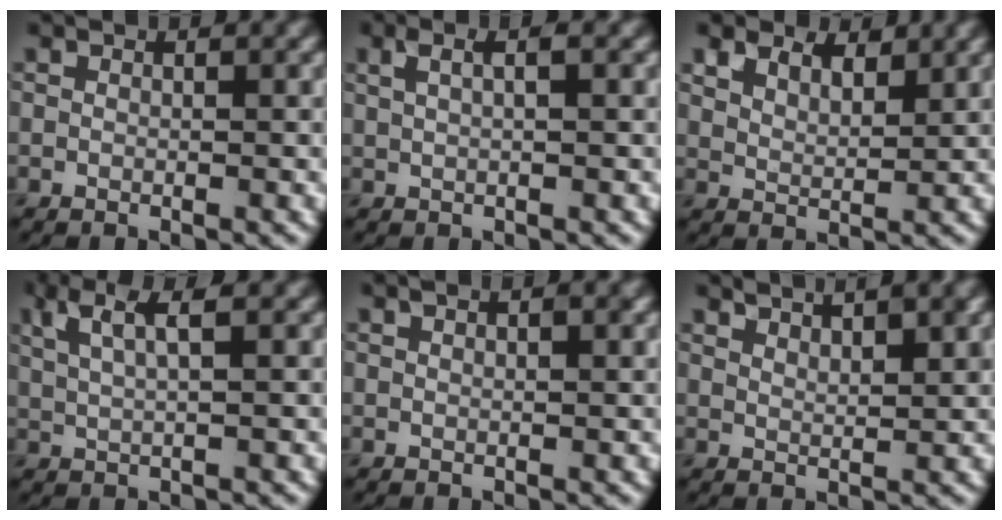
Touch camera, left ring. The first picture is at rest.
{"total": 2.5, "force": [1.1, 0.8, 2.1], "torque": [-0.031, -0.002, 0.019]}
{"total": 5.2, "force": [4.1, 2.5, 2.1], "torque": [-0.057, 0.006, 0.064]}
{"total": 3.6, "force": [1.9, 0.8, 2.9], "torque": [-0.054, 0.005, 0.039]}
{"total": 1.2, "force": [0.7, 0.3, 0.9], "torque": [-0.012, 0.001, 0.012]}
{"total": 3.5, "force": [2.7, 0.9, 1.9], "torque": [-0.009, 0.006, 0.034]}